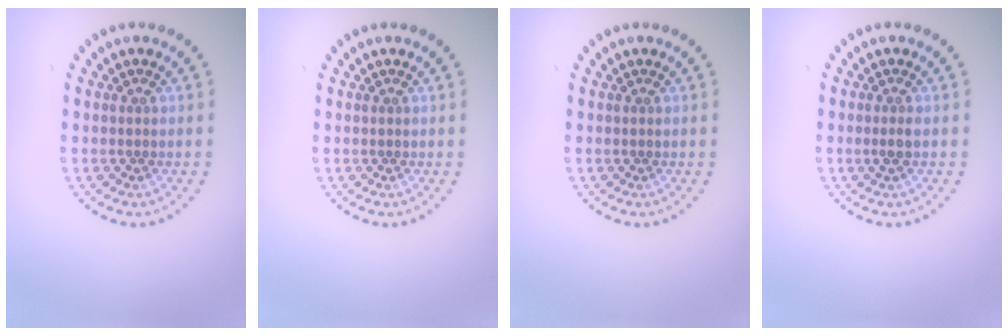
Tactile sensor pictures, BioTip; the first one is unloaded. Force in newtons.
{"total": 0.0}
{"total": 0.0}
{"total": 1.0, "press": 0.8, "slide": 0.5}